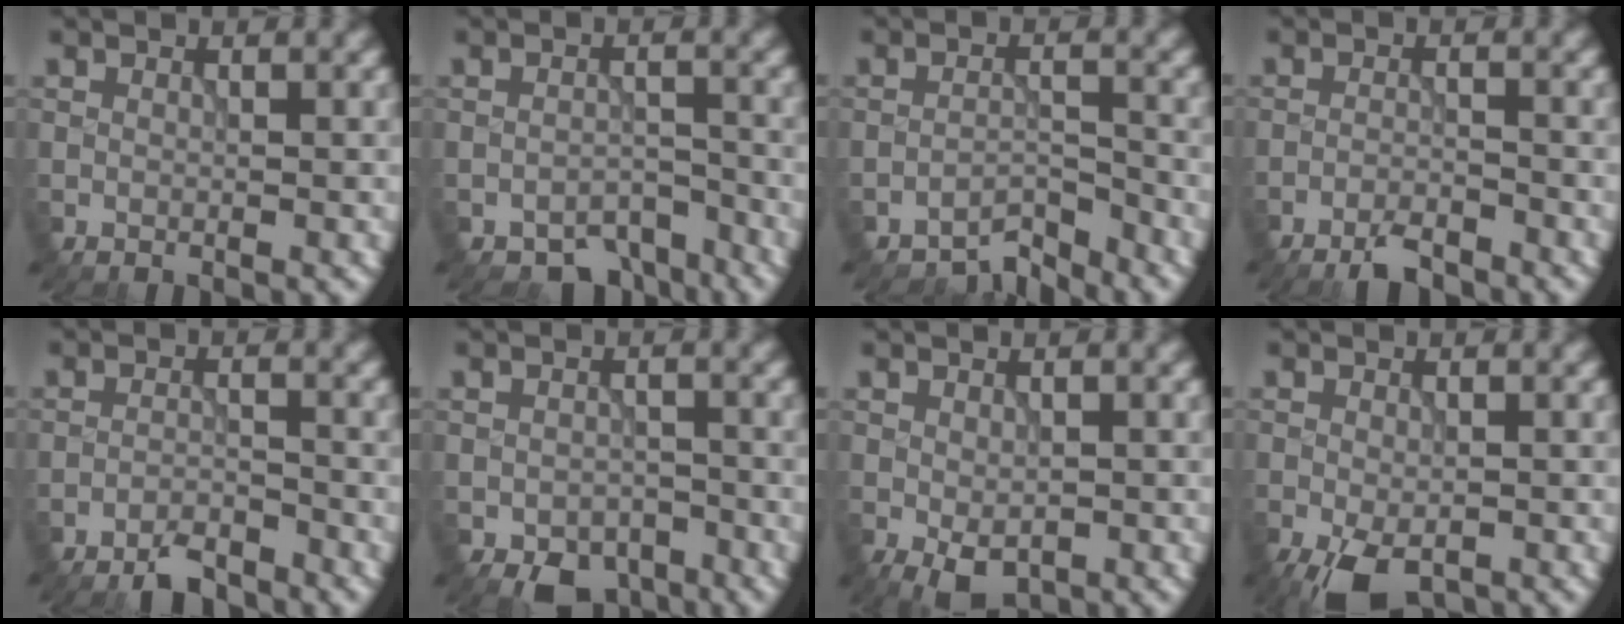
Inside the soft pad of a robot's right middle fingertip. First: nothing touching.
{"total": 4.0, "force": [-3.5, 1.6, 1.1], "torque": [-0.007, -0.009, -0.051]}
{"total": 3.1, "force": [-3.1, 0.4, 0.3], "torque": [0.004, 0.003, -0.058]}
{"total": 2.7, "force": [-2.4, 0.4, 1.2], "torque": [-0.020, -0.004, -0.050]}
{"total": 3.3, "force": [-3.0, 0.6, 1.2], "torque": [-0.016, -0.003, -0.059]}
{"total": 3.9, "force": [-2.8, 2.3, 1.5], "torque": [-0.015, -0.015, -0.039]}
{"total": 2.6, "force": [-1.1, 1.4, 1.9], "torque": [-0.032, -0.012, -0.015]}
{"total": 4.9, "force": [-2.9, 2.2, 3.3], "torque": [-0.057, -0.017, -0.046]}